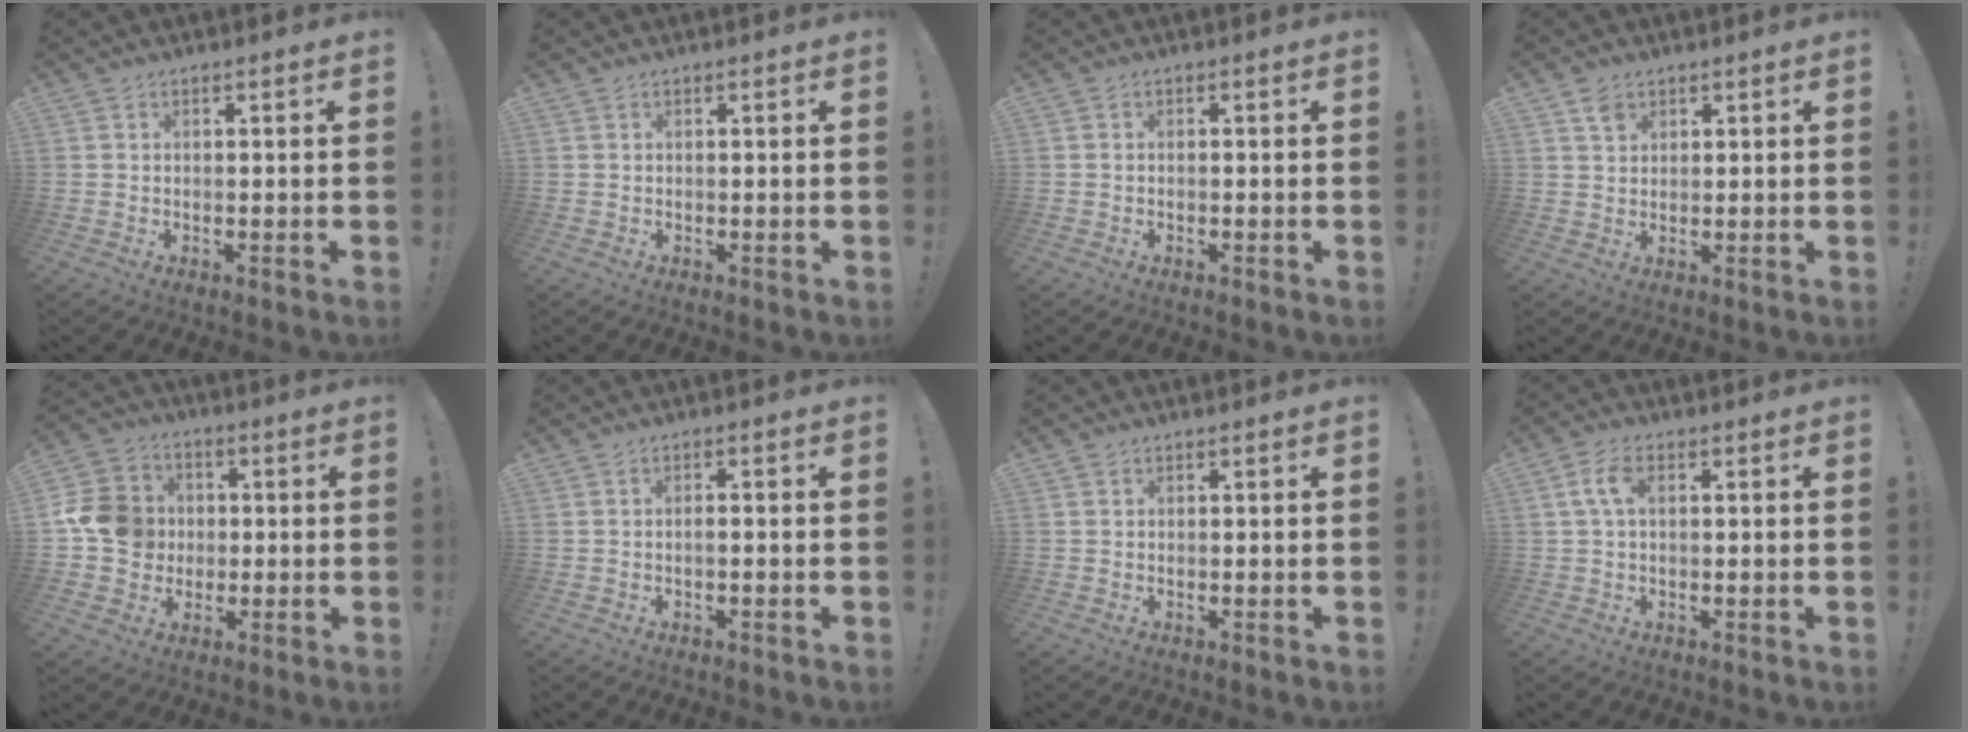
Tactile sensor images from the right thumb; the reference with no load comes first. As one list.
[{"total": 0.0}, {"total": 0.8, "force": [-0.8, 0.0, 0.3], "torque": [-0.012, 0.003, -0.012]}, {"total": 3.3, "force": [2.0, 2.3, 1.1], "torque": [-0.007, -0.009, 0.035]}, {"total": 12.4, "force": [-0.6, 11.4, 4.8], "torque": [-0.083, 0.014, -0.003]}, {"total": 1.6, "force": [-1.0, 0.0, 1.2], "torque": [-0.029, 0.006, -0.017]}, {"total": 0.0}, {"total": 5.1, "force": [1.0, 2.7, 4.2], "torque": [-0.088, 0.009, 0.015]}]